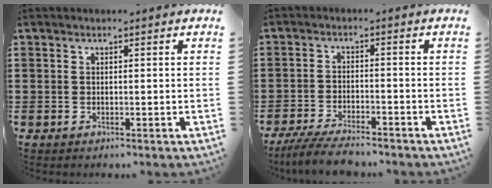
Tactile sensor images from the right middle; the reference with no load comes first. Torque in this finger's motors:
{"motor_torque": [0.12, -0.07, 0.14, 0.08]}